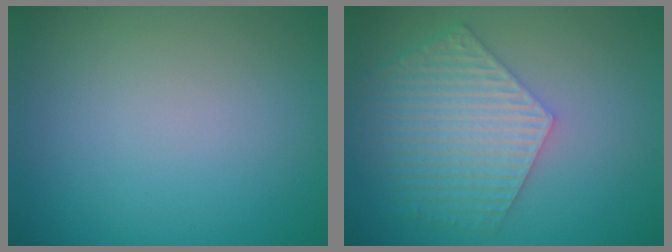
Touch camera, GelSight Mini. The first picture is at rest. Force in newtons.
{"total": 6.1, "press": 4.7, "slide": 3.9}